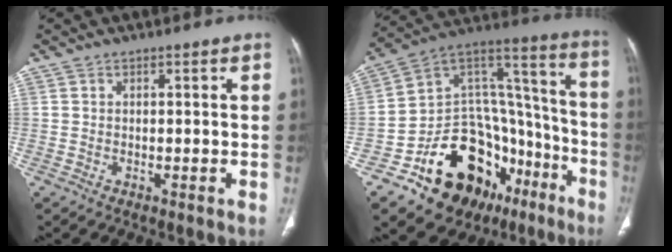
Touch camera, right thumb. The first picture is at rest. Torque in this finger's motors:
{"motor_torque": [3.24, 1.42, 1.45, -1.32, 0.35]}